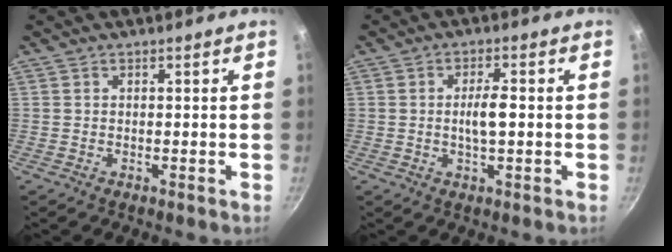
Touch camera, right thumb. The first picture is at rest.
{"total": 4.4, "force": [-0.1, 1.5, 4.2], "torque": [-0.070, 0.008, -0.003]}